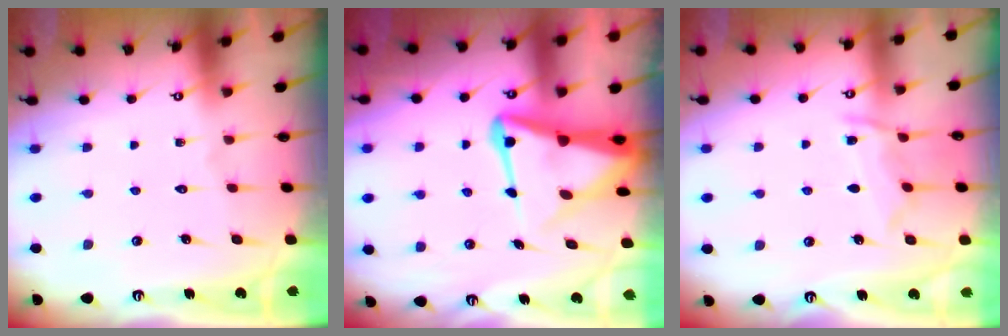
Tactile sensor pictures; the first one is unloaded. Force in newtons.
{"total": 10.1, "press": 10.0, "slide": 1.0}
{"total": 8.6, "press": 8.6, "slide": 0.8}